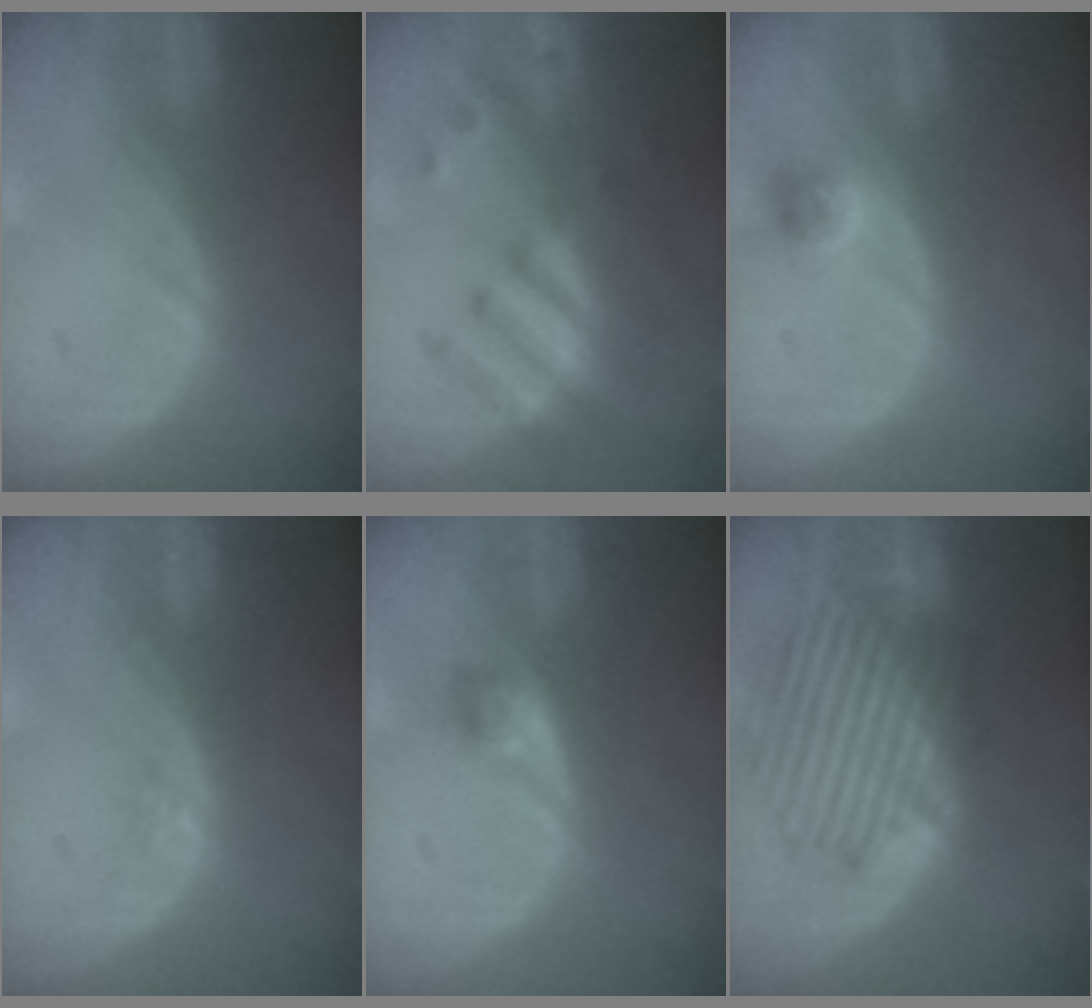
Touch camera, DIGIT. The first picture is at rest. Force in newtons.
{"total": 8.0, "press": 7.2, "slide": 3.6}
{"total": 2.3, "press": 2.0, "slide": 1.1}
{"total": 0.9, "press": 0.9, "slide": 0.2}
{"total": 2.5, "press": 2.3, "slide": 1.0}
{"total": 9.3, "press": 9.3, "slide": 0.2}